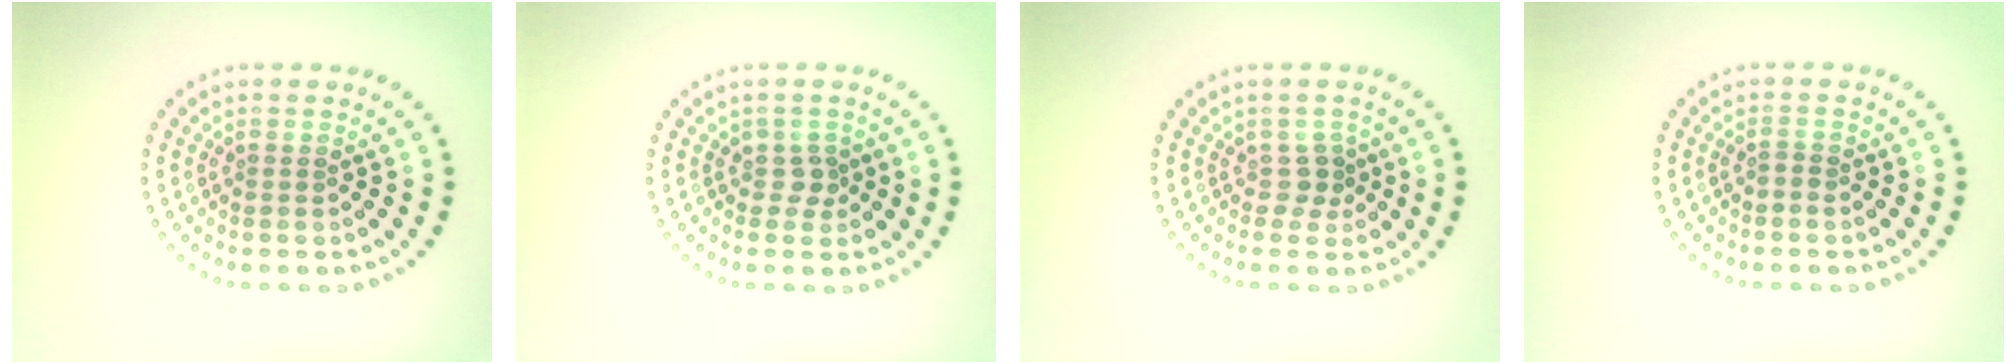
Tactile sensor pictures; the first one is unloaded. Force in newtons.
{"total": 1.2, "press": 1.0, "slide": 0.6}
{"total": 1.4, "press": 1.0, "slide": 1.0}
{"total": 0.6, "press": 0.2, "slide": 0.5}